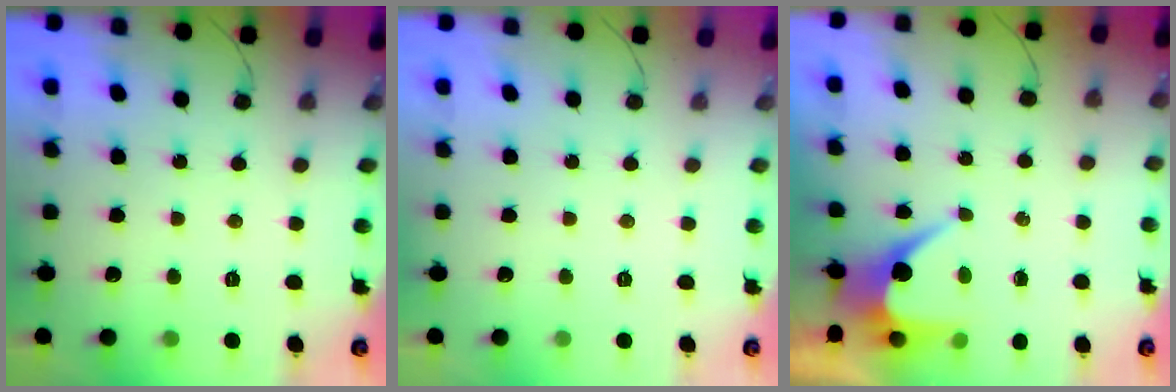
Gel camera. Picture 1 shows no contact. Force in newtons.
{"total": 0.0}
{"total": 6.7, "press": 6.7, "slide": 0.2}